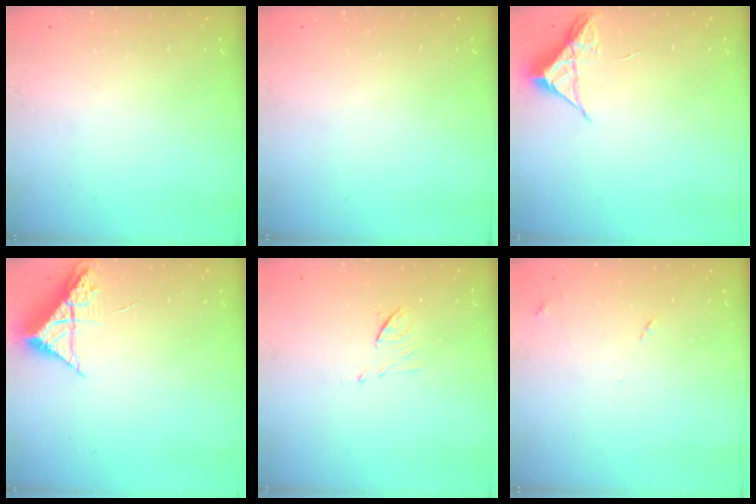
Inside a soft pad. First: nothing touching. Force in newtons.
{"total": 0.0}
{"total": 5.2, "press": 5.1, "slide": 0.3}
{"total": 8.4, "press": 8.4, "slide": 0.8}
{"total": 6.0, "press": 5.9, "slide": 0.6}
{"total": 7.4, "press": 7.4, "slide": 0.7}